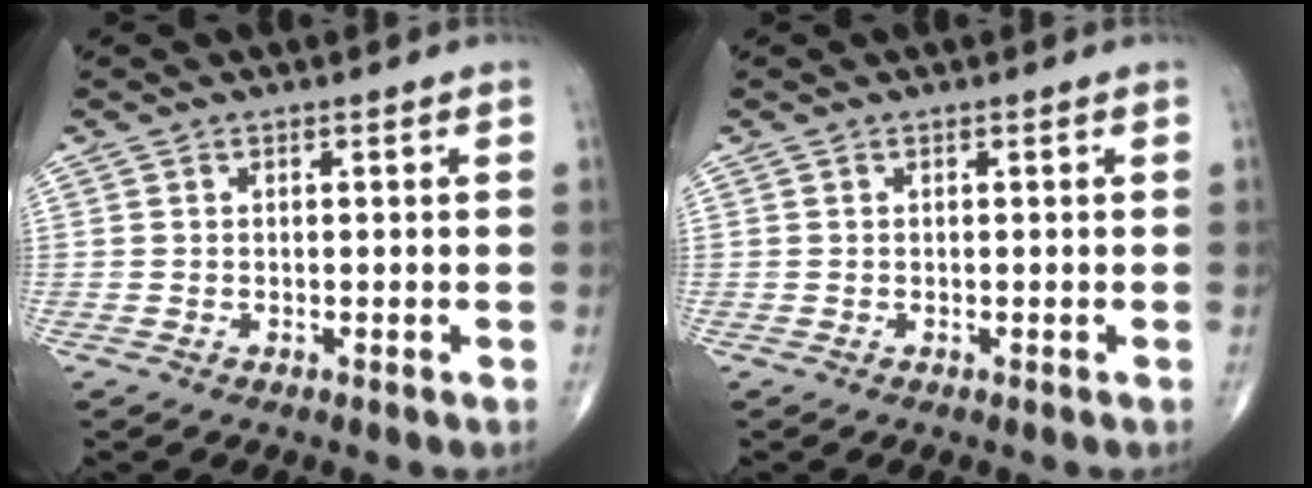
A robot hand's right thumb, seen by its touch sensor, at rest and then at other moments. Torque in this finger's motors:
{"motor_torque": [0.00, 0.00, 0.00, 0.00, 0.00]}